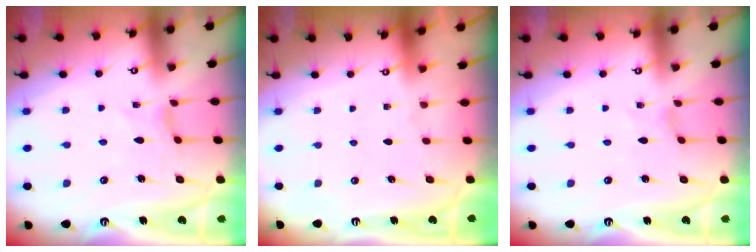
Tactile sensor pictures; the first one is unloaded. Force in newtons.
{"total": 0.0}
{"total": 0.0}